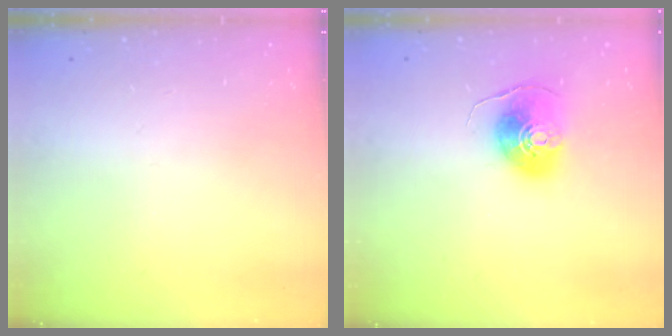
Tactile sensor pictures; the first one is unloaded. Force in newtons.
{"total": 8.8, "press": 8.8, "slide": 0.6}